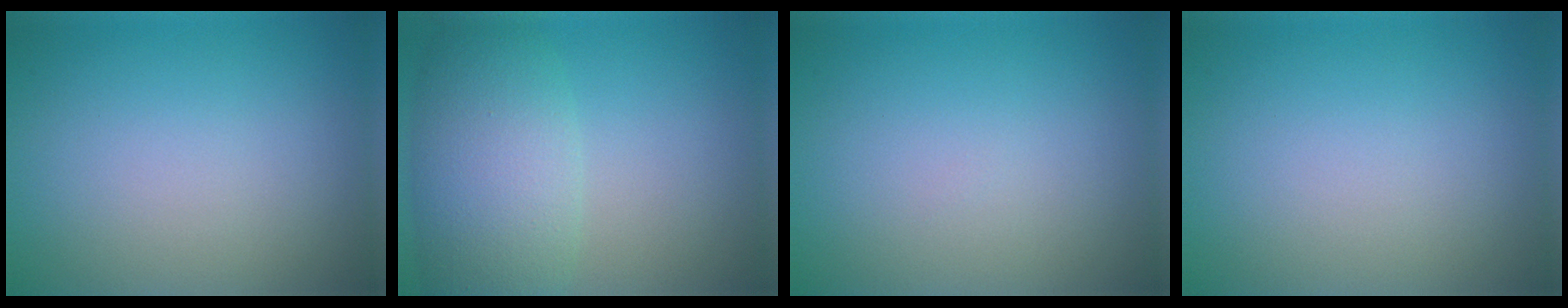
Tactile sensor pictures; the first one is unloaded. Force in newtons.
{"total": 5.6, "press": 5.6, "slide": 0.4}
{"total": 0.0}
{"total": 0.0}